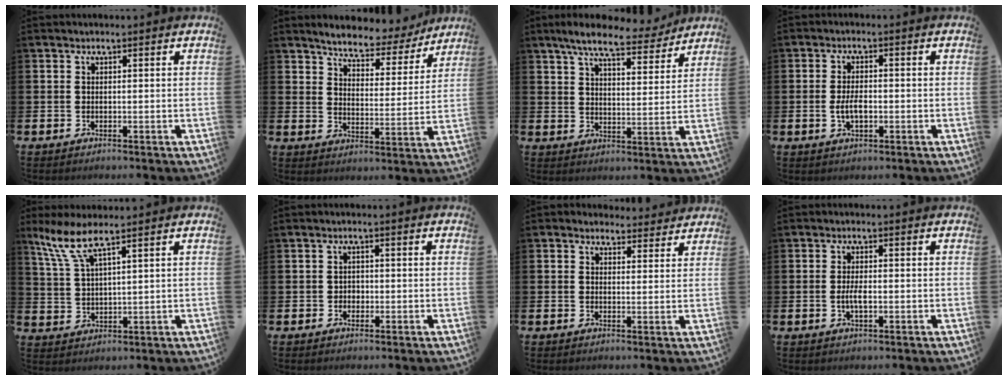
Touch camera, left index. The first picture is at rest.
{"total": 6.1, "force": [5.7, 1.6, 1.3], "torque": [-0.046, -0.042, 0.093]}
{"total": 8.5, "force": [7.5, 1.8, 3.7], "torque": [-0.082, -0.032, 0.129]}
{"total": 3.3, "force": [-0.4, 1.7, 2.8], "torque": [-0.040, -0.002, -0.011]}
{"total": 6.7, "force": [5.0, 0.9, 4.4], "torque": [-0.100, -0.009, 0.088]}
{"total": 1.3, "force": [-0.3, 1.2, 0.4], "torque": [0.004, 0.000, -0.011]}
{"total": 2.9, "force": [2.6, 1.3, 0.0], "torque": [0.006, -0.012, 0.045]}
{"total": 2.5, "force": [-0.4, 1.0, 2.3], "torque": [-0.038, -0.001, -0.009]}